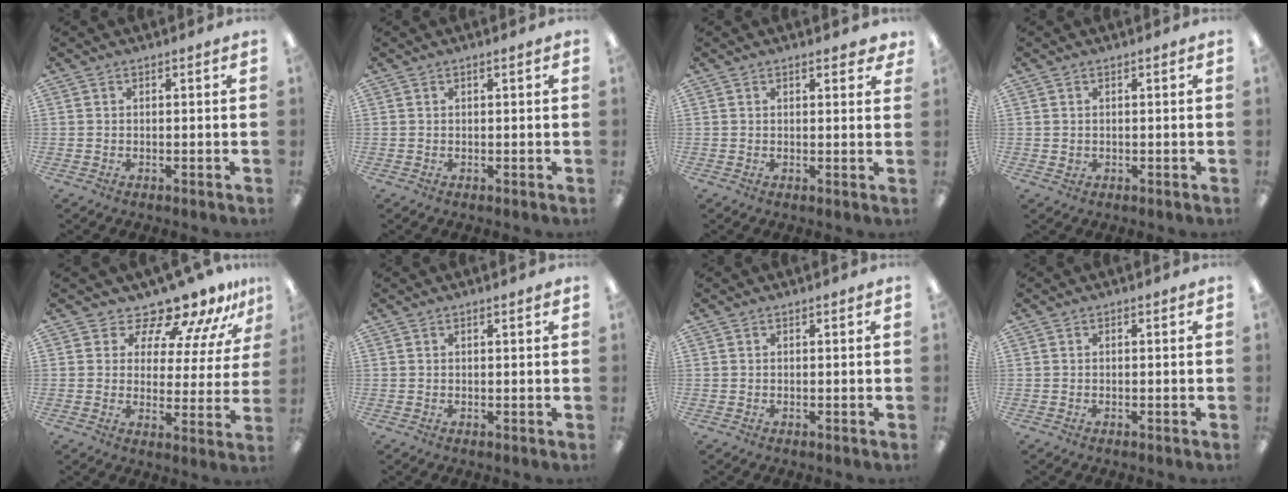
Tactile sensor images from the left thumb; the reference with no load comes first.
{"total": 0.8, "force": [0.5, 0.0, 0.7], "torque": [-0.012, 0.000, 0.008]}
{"total": 2.3, "force": [1.8, 0.8, 1.2], "torque": [-0.012, -0.005, 0.028]}
{"total": 0.8, "force": [0.7, 0.4, 0.2], "torque": [-0.003, 0.001, 0.013]}
{"total": 12.1, "force": [11.0, 3.5, 3.6], "torque": [-0.068, -0.095, 0.192]}
{"total": 0.9, "force": [0.7, 0.0, 0.6], "torque": [-0.011, 0.000, 0.011]}
{"total": 0.0}
{"total": 0.0}